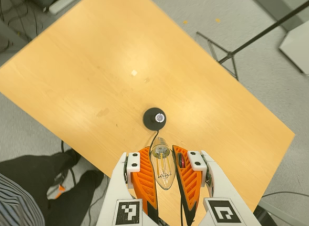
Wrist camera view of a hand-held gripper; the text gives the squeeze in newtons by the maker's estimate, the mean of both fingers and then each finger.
{"total": 21.7, "left": 24.5, "right": 18.8}